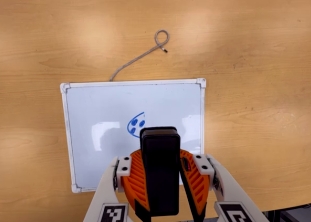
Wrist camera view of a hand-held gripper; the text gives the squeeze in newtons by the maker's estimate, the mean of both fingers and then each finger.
{"total": 10.5, "left": 10.2, "right": 10.9}